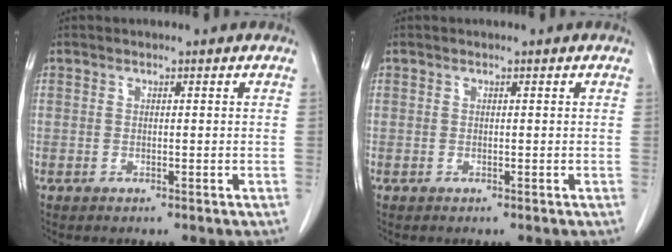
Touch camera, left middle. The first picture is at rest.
{"total": 0.0}